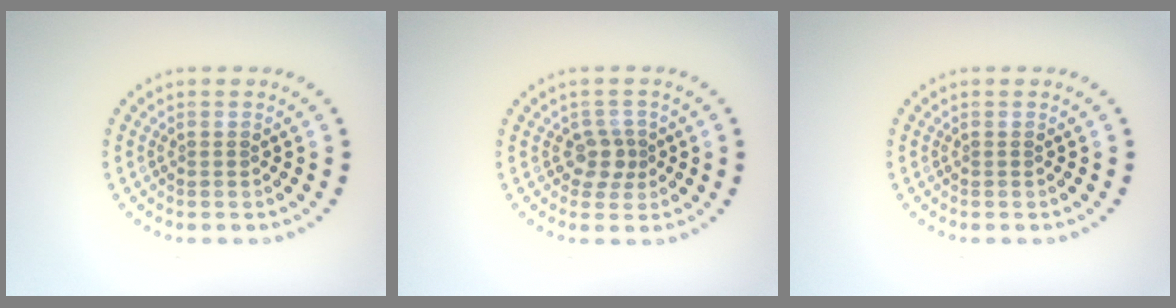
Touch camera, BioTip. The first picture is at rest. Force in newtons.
{"total": 2.0, "press": 1.6, "slide": 1.2}
{"total": 0.0}